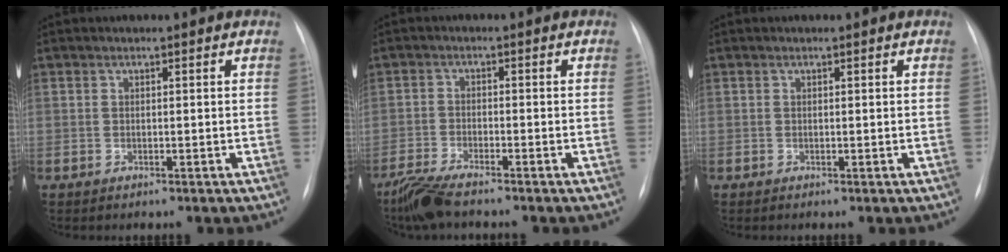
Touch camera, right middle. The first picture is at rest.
{"total": 5.6, "force": [-4.7, 0.5, 3.0], "torque": [-0.065, -0.020, -0.092]}
{"total": 0.0}